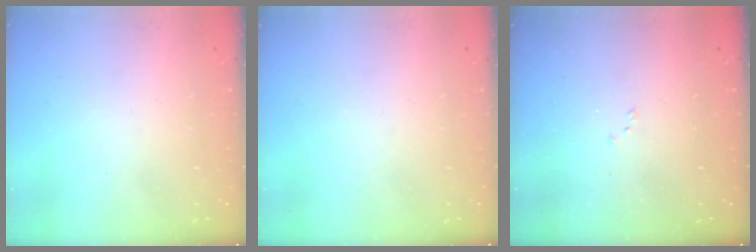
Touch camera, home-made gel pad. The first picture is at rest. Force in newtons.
{"total": 0.0}
{"total": 6.7, "press": 6.6, "slide": 0.9}